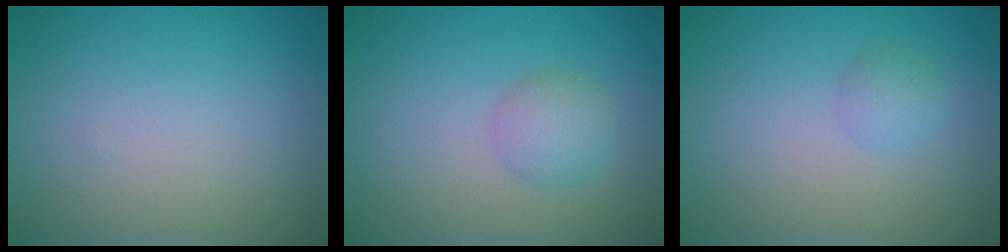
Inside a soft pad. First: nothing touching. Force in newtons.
{"total": 2.3, "press": 2.3, "slide": 0.0}
{"total": 1.5, "press": 1.5, "slide": 0.0}